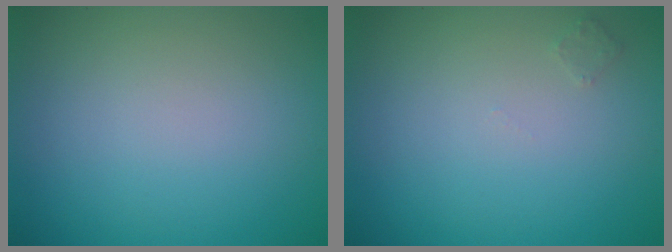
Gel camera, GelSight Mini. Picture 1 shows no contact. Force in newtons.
{"total": 0.7, "press": 0.7, "slide": 0.0}